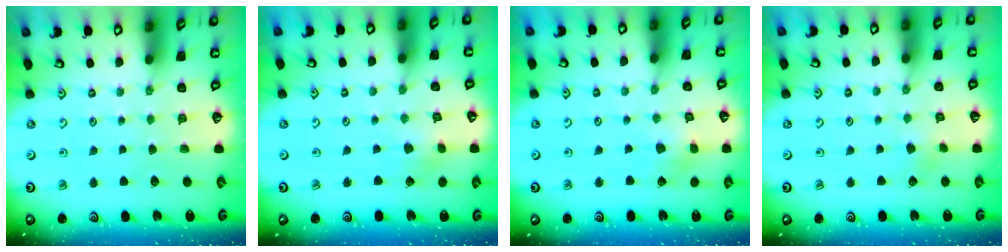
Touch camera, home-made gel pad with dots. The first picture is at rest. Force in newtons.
{"total": 2.3, "press": 2.3, "slide": 0.6}
{"total": 4.8, "press": 4.8, "slide": 0.4}
{"total": 3.0, "press": 3.0, "slide": 0.1}